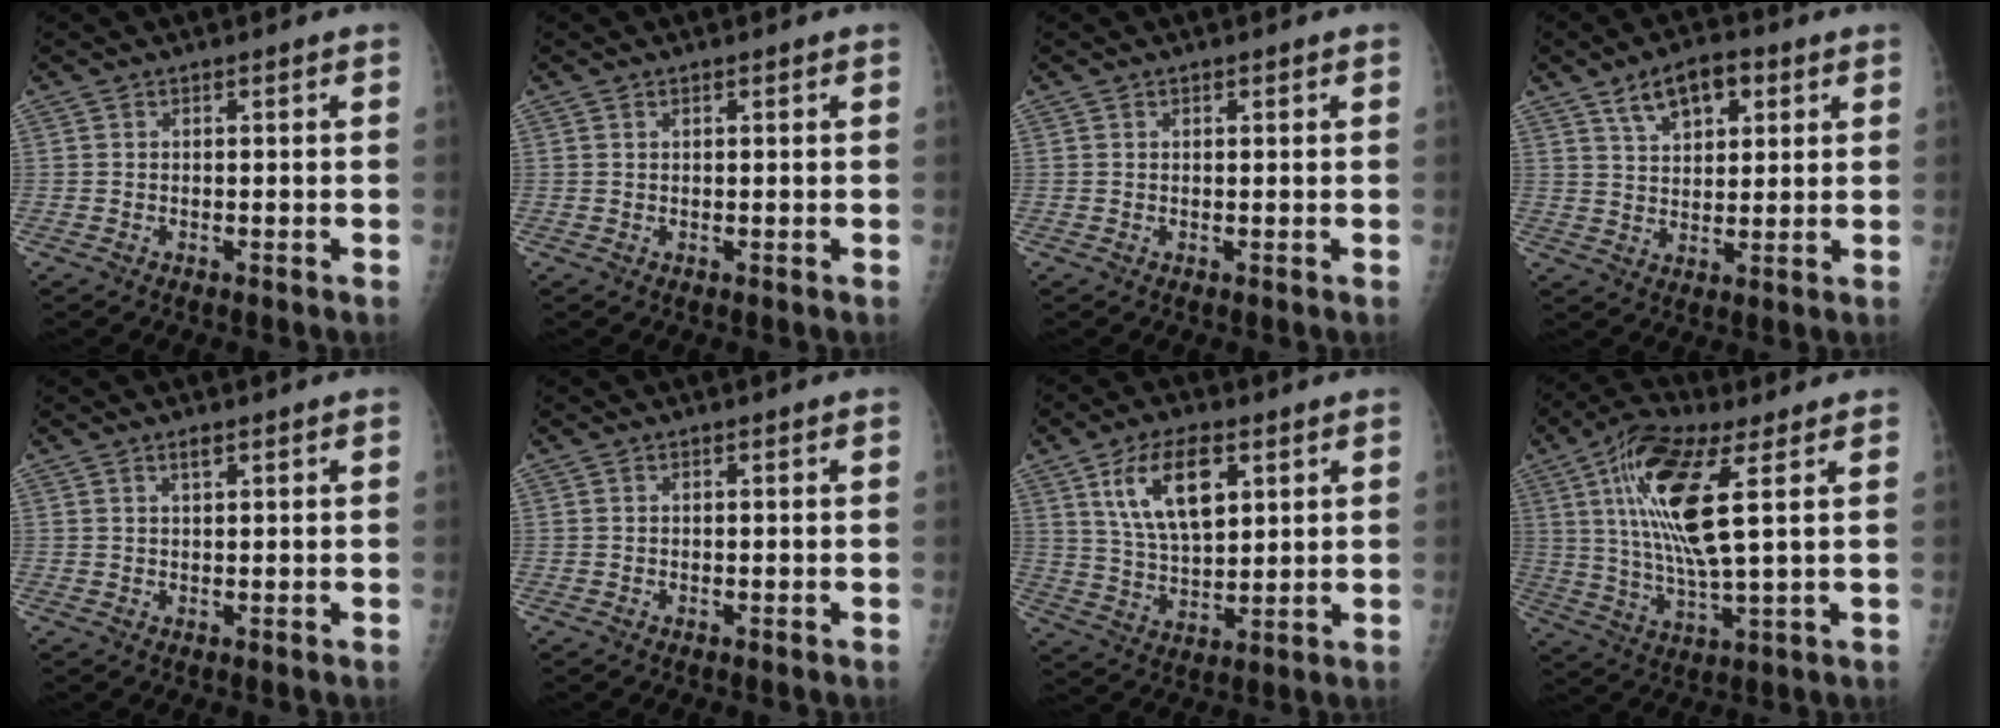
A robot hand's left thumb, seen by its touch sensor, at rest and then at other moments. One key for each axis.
{"total": 0.5, "fx": 0.4, "fy": 0.2, "fz": 0.3, "tx": -0.004, "ty": -0.002, "tz": 0.006}
{"total": 0.6, "fx": 0.4, "fy": 0.3, "fz": 0.4, "tx": -0.003, "ty": -0.001, "tz": 0.005}
{"total": 9.4, "fx": 4.8, "fy": 5.0, "fz": 6.3, "tx": -0.080, "ty": -0.012, "tz": 0.080}
{"total": 1.6, "fx": 1.1, "fy": 0.6, "fz": 1.1, "tx": -0.014, "ty": -0.006, "tz": 0.018}
{"total": 0.0}
{"total": 13.2, "fx": 5.5, "fy": 6.6, "fz": 10.0, "tx": -0.161, "ty": -0.020, "tz": 0.109}
{"total": 15.9, "fx": 5.0, "fy": 4.0, "fz": 14.5, "tx": -0.301, "ty": -0.013, "tz": 0.089}